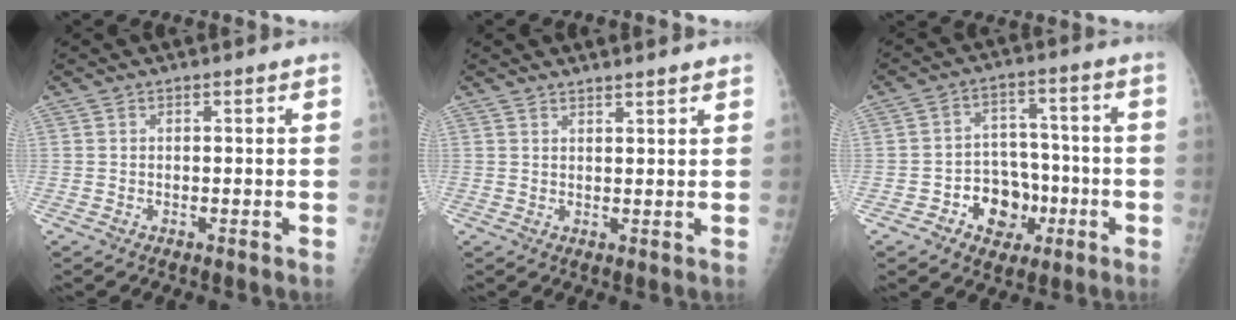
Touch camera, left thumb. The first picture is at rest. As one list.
[{"total": 2.4, "force": [2.3, 0.3, 0.8], "torque": [-0.003, -0.009, 0.033]}, {"total": 9.9, "force": [-3.9, 7.8, 4.8], "torque": [-0.029, 0.039, -0.059]}]